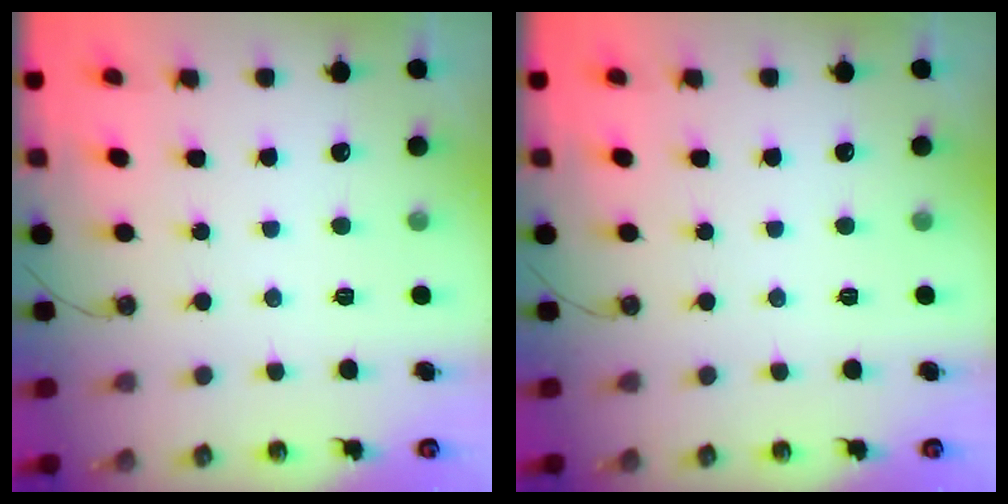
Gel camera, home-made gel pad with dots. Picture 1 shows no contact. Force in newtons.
{"total": 0.0}